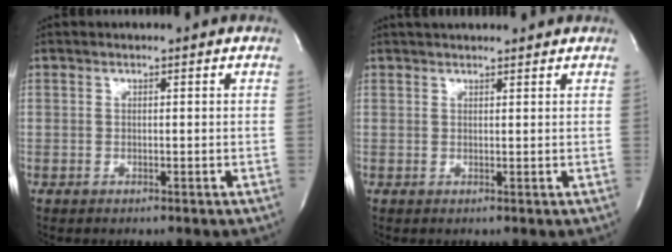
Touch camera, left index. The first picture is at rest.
{"total": 6.7, "force": [6.2, 1.0, 2.5], "torque": [-0.038, 0.033, 0.082]}